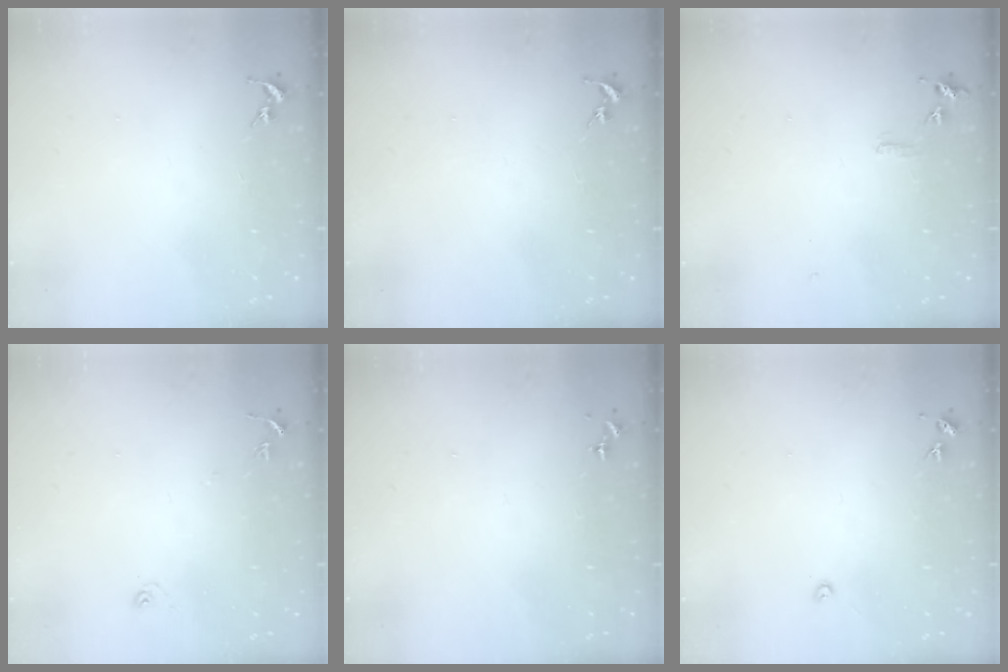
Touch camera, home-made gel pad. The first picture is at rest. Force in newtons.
{"total": 0.0}
{"total": 5.6, "press": 5.5, "slide": 0.7}
{"total": 5.9, "press": 5.9, "slide": 0.6}
{"total": 0.0}
{"total": 4.1, "press": 4.1, "slide": 0.4}